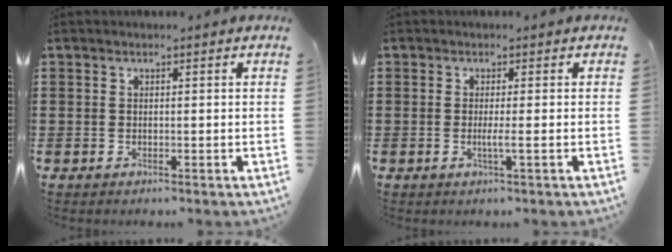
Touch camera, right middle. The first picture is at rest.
{"total": 1.8, "force": [-0.3, -0.2, 1.8], "torque": [-0.032, -0.003, -0.008]}